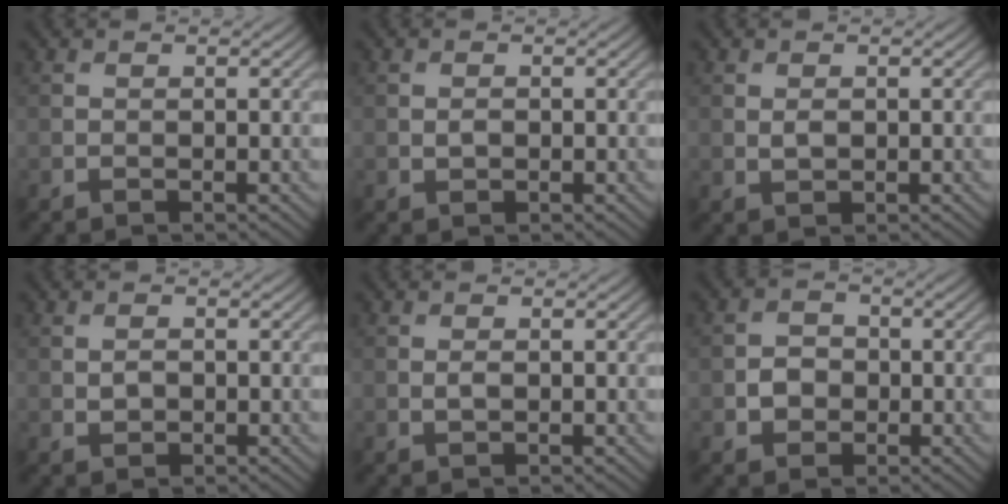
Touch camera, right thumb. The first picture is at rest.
{"total": 0.9, "force": [-0.1, 0.7, 0.6], "torque": [-0.012, -0.002, -0.002]}
{"total": 1.2, "force": [0.2, 0.8, 0.9], "torque": [-0.021, -0.003, 0.006]}
{"total": 1.2, "force": [0.0, 0.9, 0.9], "torque": [-0.017, -0.002, 0.002]}
{"total": 1.0, "force": [0.0, 0.5, 0.9], "torque": [-0.020, -0.003, 0.002]}
{"total": 2.7, "force": [-0.6, 2.4, 1.2], "torque": [-0.021, -0.002, -0.016]}